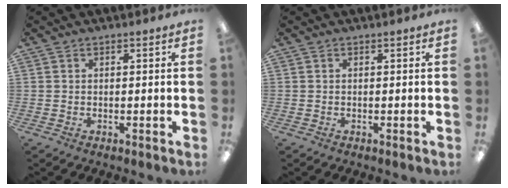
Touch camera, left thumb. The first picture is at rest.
{"total": 0.0}